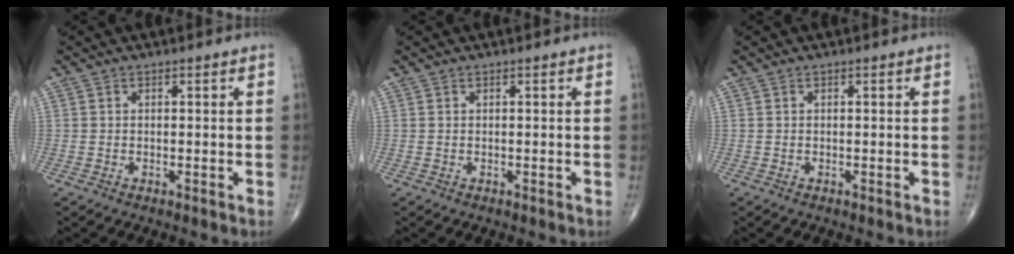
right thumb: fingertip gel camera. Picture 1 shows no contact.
{"total": 0.0}
{"total": 0.0}